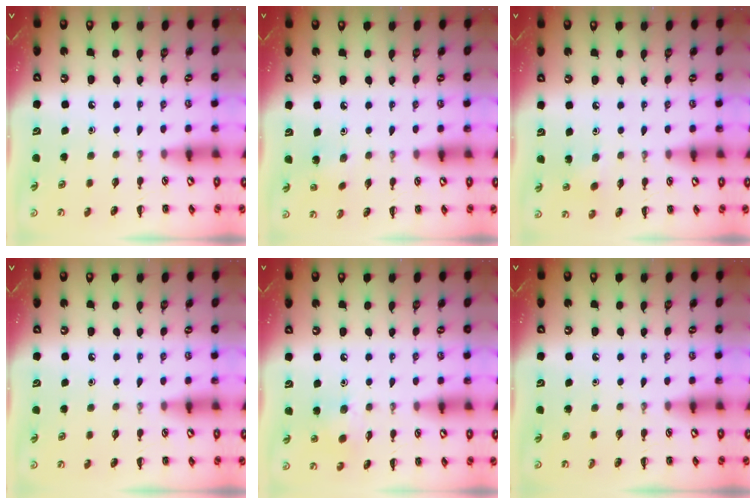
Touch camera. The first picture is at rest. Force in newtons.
{"total": 1.8, "press": 1.7, "slide": 0.6}
{"total": 2.4, "press": 2.3, "slide": 0.8}
{"total": 0.0}
{"total": 5.6, "press": 5.6, "slide": 0.7}
{"total": 0.0}